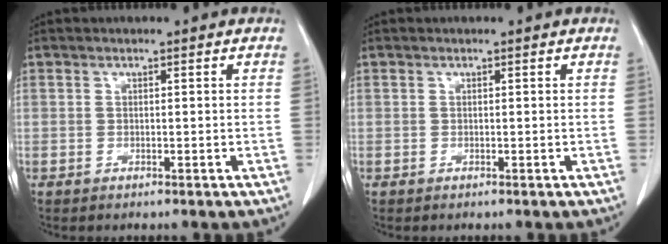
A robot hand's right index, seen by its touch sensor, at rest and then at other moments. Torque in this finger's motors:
{"motor_torque": [0.00, 0.00, 0.00, 0.00]}